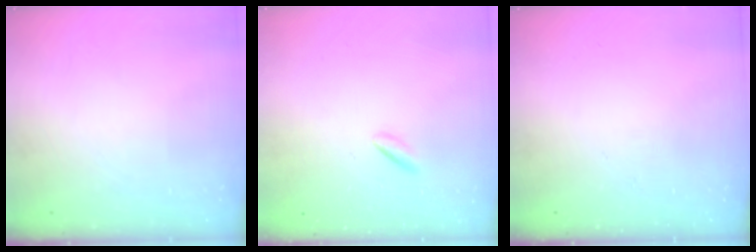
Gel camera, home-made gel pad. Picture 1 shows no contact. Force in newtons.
{"total": 0.8, "press": 0.7, "slide": 0.4}
{"total": 0.0}